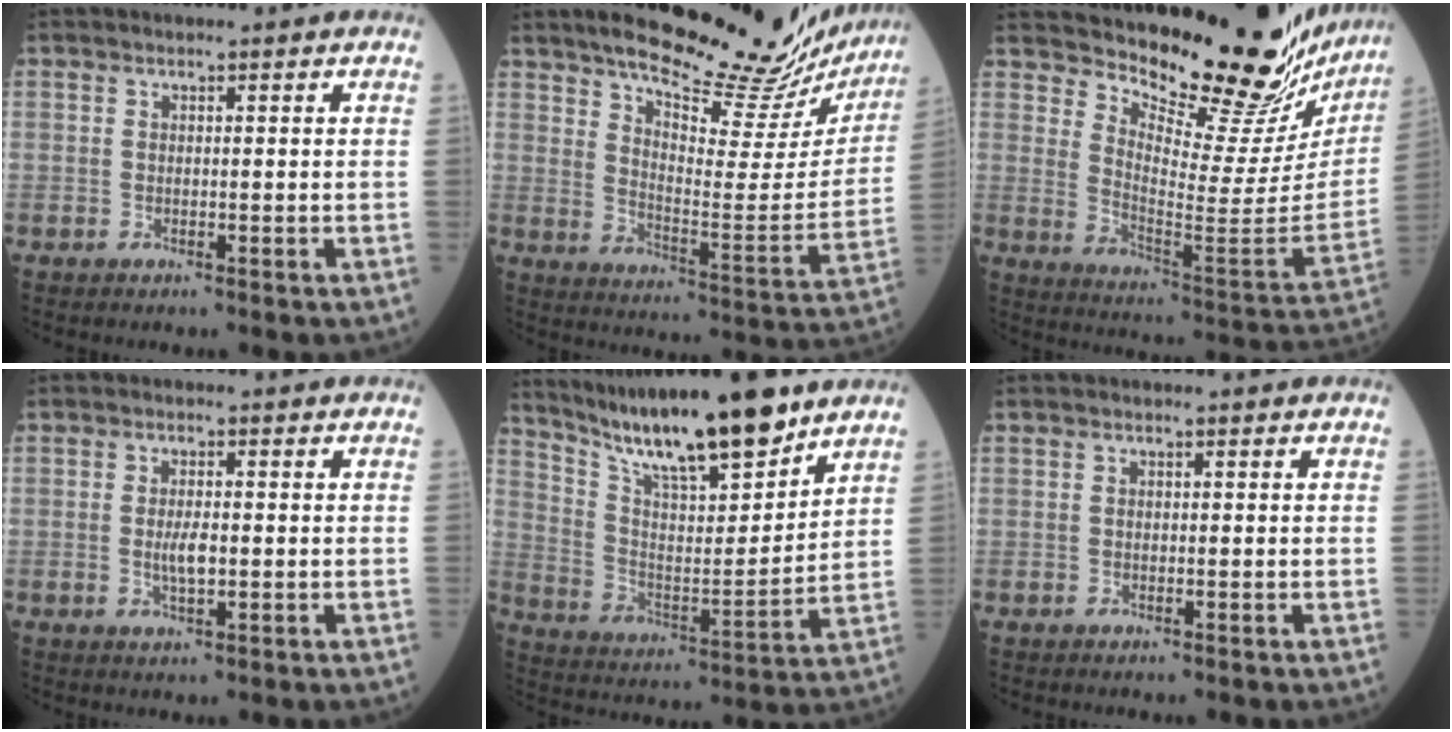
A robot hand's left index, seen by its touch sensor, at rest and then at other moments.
{"total": 22.4, "force": [20.0, 4.9, 9.0], "torque": [-0.126, -0.042, 0.261]}
{"total": 22.7, "force": [20.9, 3.8, 7.8], "torque": [-0.120, -0.105, 0.273]}
{"total": 3.0, "force": [-0.3, 0.9, 2.8], "torque": [-0.059, -0.002, -0.004]}
{"total": 17.5, "force": [14.2, 2.1, 10.0], "torque": [-0.170, -0.007, 0.254]}
{"total": 0.0}